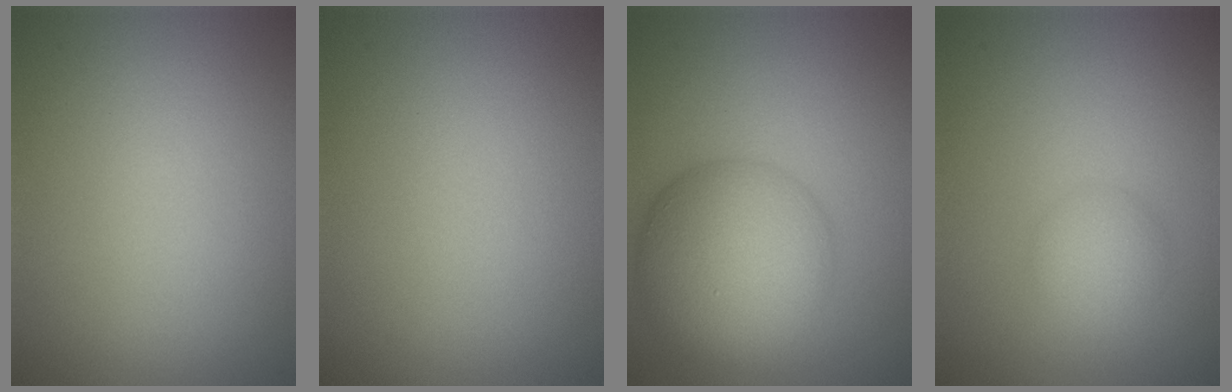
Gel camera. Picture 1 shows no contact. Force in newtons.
{"total": 0.0}
{"total": 8.8, "press": 8.8, "slide": 0.2}
{"total": 2.4, "press": 2.4, "slide": 0.1}